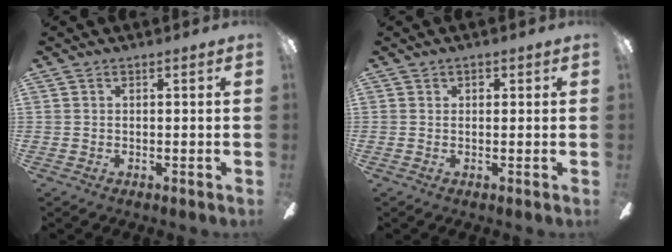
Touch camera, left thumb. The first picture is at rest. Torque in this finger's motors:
{"motor_torque": [0.17, 0.06, 0.68, -0.14, 0.02]}